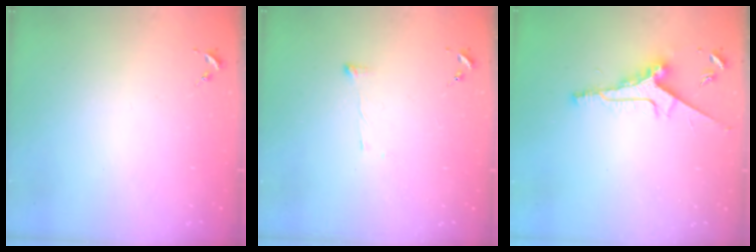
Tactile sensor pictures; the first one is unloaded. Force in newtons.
{"total": 4.9, "press": 4.9, "slide": 0.2}
{"total": 9.5, "press": 9.5, "slide": 0.8}